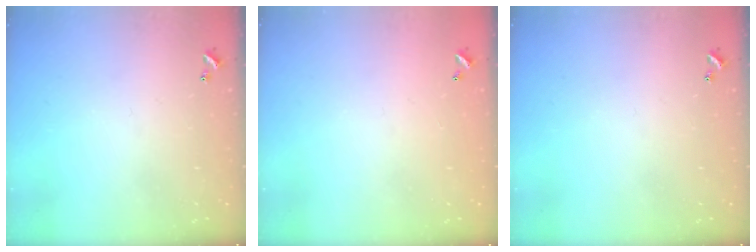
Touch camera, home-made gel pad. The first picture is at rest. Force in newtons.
{"total": 2.9, "press": 2.9, "slide": 0.1}
{"total": 0.0}